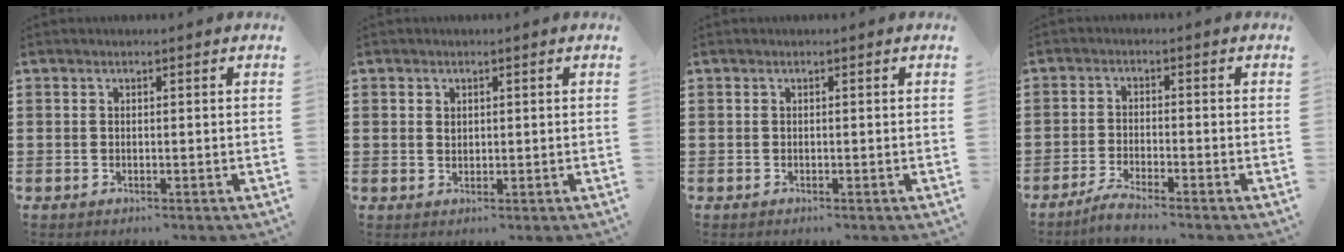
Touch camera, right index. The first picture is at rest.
{"total": 1.0, "force": [0.5, 0.8, 0.4], "torque": [-0.010, 0.003, 0.010]}
{"total": 0.0}
{"total": 2.9, "force": [-2.7, -0.3, 1.1], "torque": [-0.027, 0.001, -0.054]}